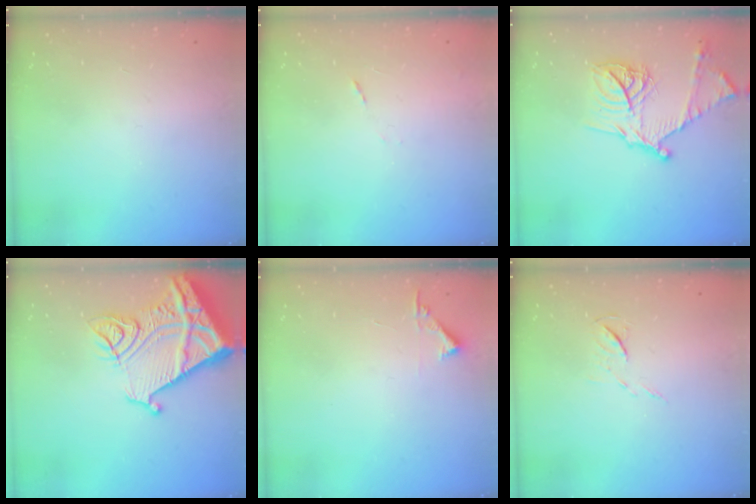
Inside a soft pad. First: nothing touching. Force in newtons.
{"total": 5.3, "press": 5.3, "slide": 0.5}
{"total": 18.3, "press": 18.2, "slide": 1.7}
{"total": 18.7, "press": 18.6, "slide": 2.1}
{"total": 4.4, "press": 4.4, "slide": 0.4}
{"total": 4.9, "press": 4.9, "slide": 0.5}